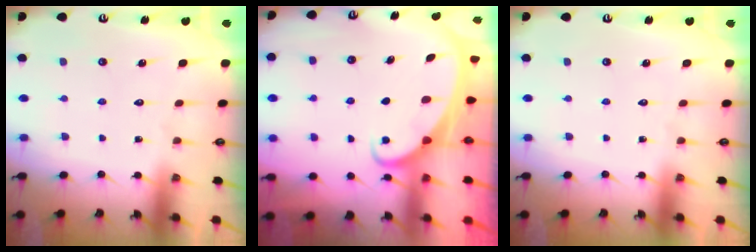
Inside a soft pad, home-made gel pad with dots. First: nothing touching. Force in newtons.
{"total": 2.3, "press": 2.3, "slide": 0.3}
{"total": 0.0}